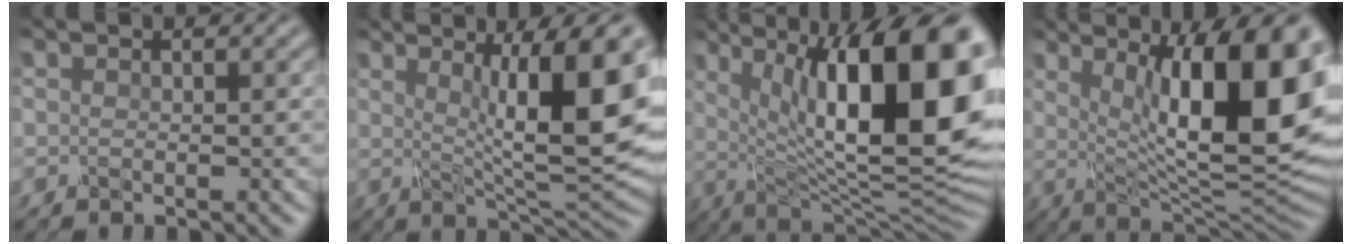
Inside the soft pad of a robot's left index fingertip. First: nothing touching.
{"total": 12.3, "force": [2.2, 2.6, 11.8], "torque": [-0.165, 0.001, 0.039]}
{"total": 17.5, "force": [4.2, 6.1, 15.8], "torque": [-0.215, 0.009, 0.071]}
{"total": 15.4, "force": [3.1, 4.6, 14.3], "torque": [-0.181, -0.001, 0.053]}